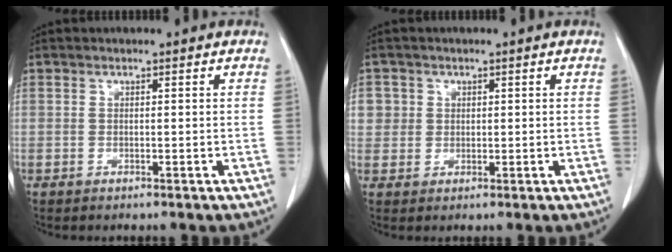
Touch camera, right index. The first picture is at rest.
{"total": 2.9, "force": [0.8, 2.8, 0.0], "torque": [0.019, 0.003, 0.013]}